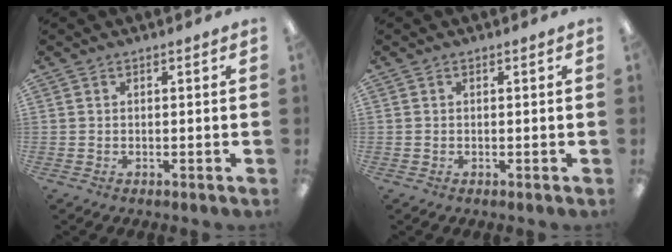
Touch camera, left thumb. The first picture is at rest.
{"total": 0.0}